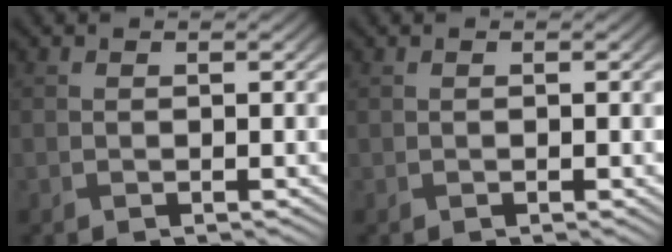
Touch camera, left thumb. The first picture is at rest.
{"total": 0.5, "force": [0.2, -0.5, -0.1], "torque": [0.004, 0.005, 0.004]}